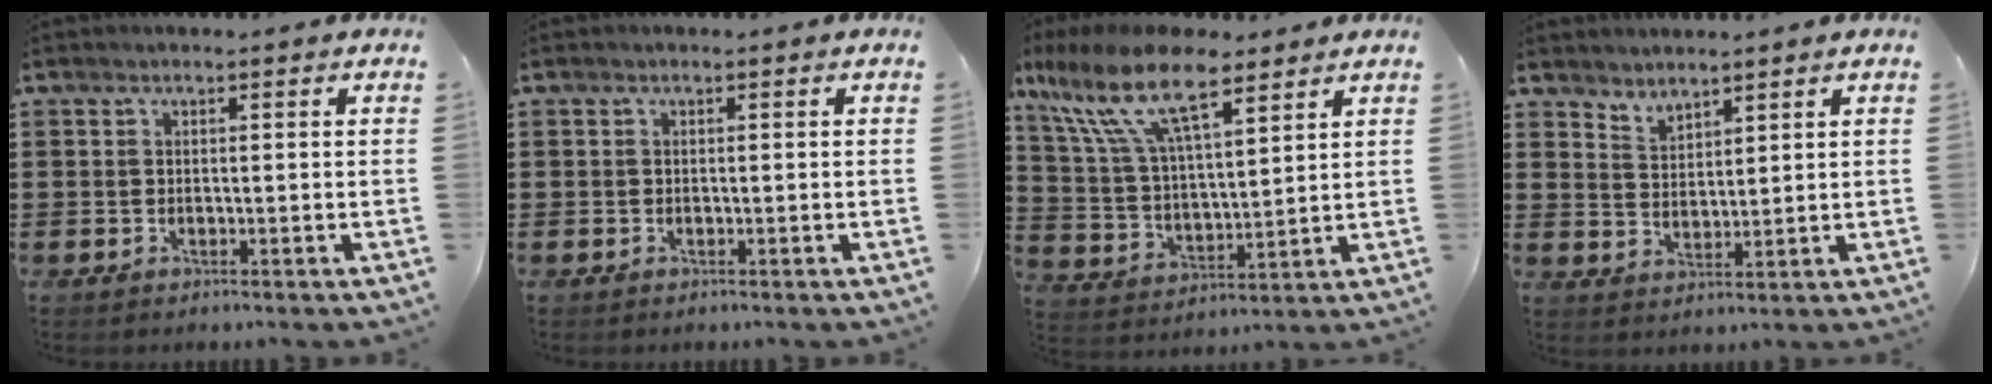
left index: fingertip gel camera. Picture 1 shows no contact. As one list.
[{"total": 0.0}, {"total": 14.5, "force": [9.5, 4.8, 9.8], "torque": [-0.226, -0.022, 0.169]}, {"total": 3.0, "force": [2.9, 0.6, -0.3], "torque": [-0.003, -0.007, 0.057]}]